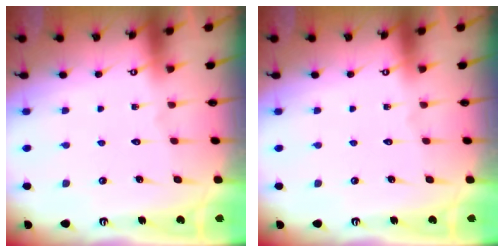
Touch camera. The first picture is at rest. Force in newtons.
{"total": 0.0}